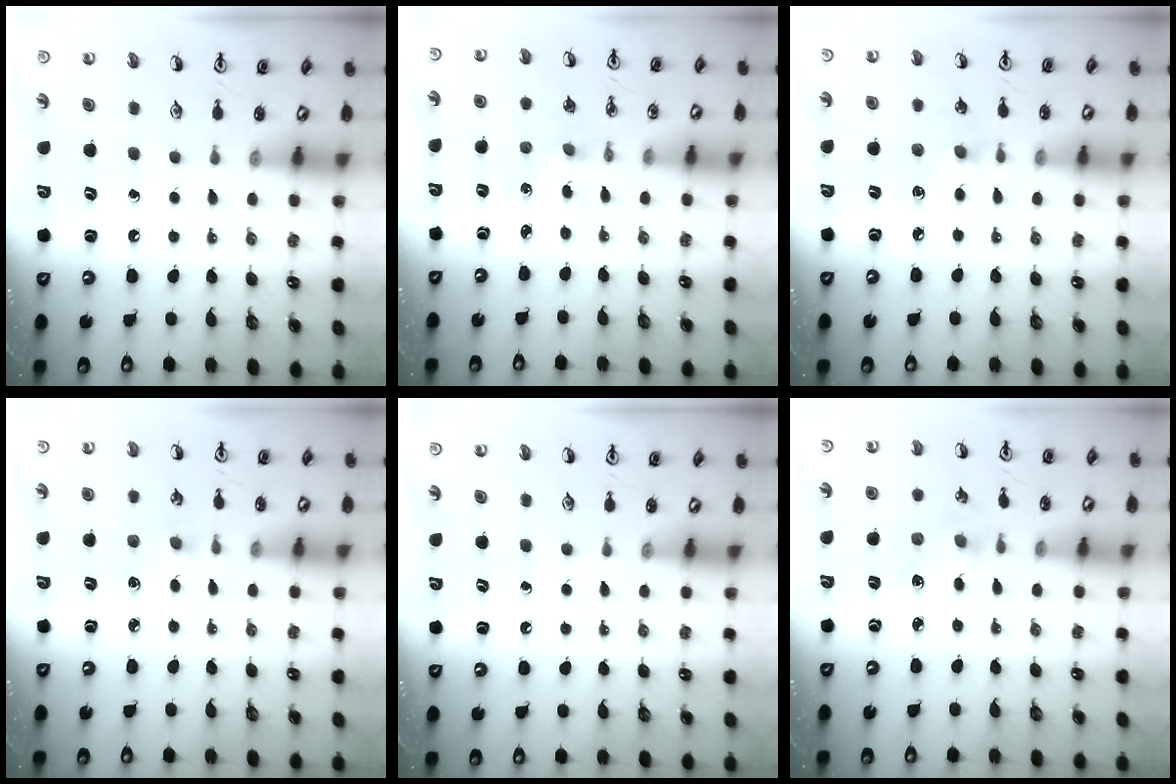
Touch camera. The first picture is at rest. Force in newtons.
{"total": 0.0}
{"total": 6.6, "press": 6.5, "slide": 0.7}
{"total": 3.3, "press": 3.2, "slide": 0.4}
{"total": 0.0}
{"total": 2.4, "press": 2.4, "slide": 0.3}